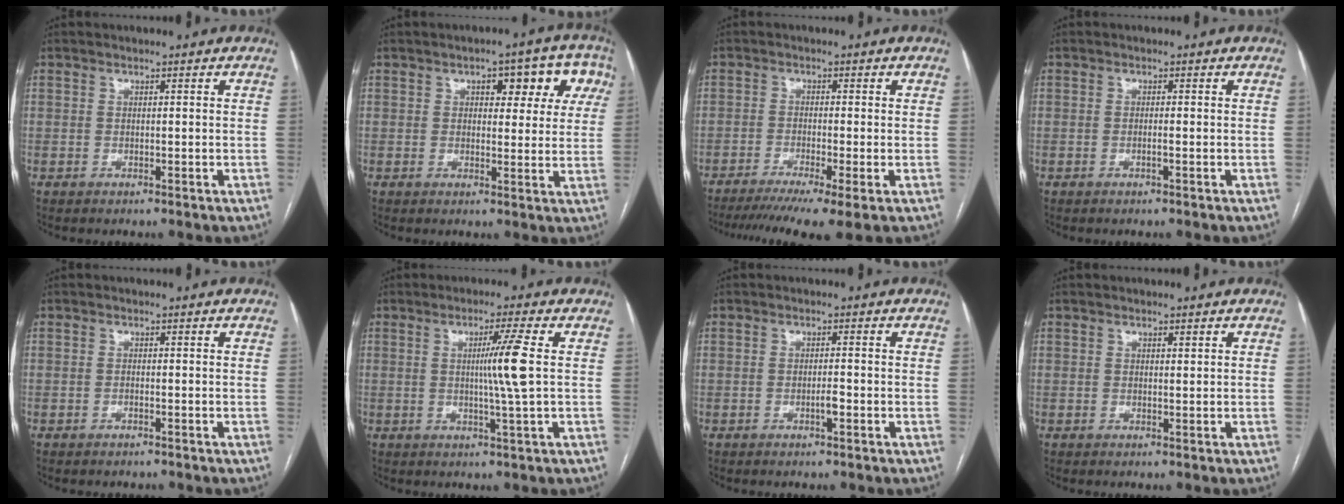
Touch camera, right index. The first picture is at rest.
{"total": 8.8, "force": [3.5, 4.2, 6.9], "torque": [-0.062, 0.030, 0.038]}
{"total": 10.1, "force": [-7.1, 0.1, 7.2], "torque": [-0.110, -0.016, -0.112]}
{"total": 0.8, "force": [-0.3, 0.0, 0.8], "torque": [-0.015, 0.001, -0.006]}
{"total": 0.7, "force": [-0.6, 0.2, 0.2], "torque": [-0.009, -0.001, -0.008]}
{"total": 6.0, "force": [0.6, -1.6, 5.8], "torque": [-0.100, -0.005, 0.012]}
{"total": 1.6, "force": [-0.7, 0.1, 1.4], "torque": [-0.027, 0.000, -0.012]}
{"total": 0.5, "force": [0.3, 0.1, 0.4], "torque": [-0.008, -0.002, 0.005]}